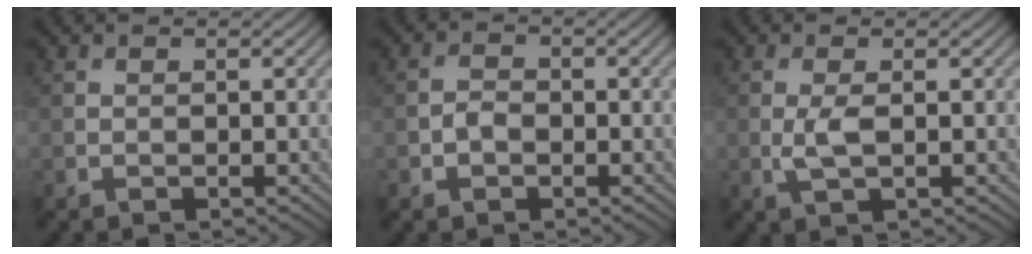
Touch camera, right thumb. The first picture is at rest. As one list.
[{"total": 1.8, "force": [-0.6, 1.3, 1.1], "torque": [-0.024, 0.003, -0.016]}, {"total": 2.5, "force": [0.0, 0.7, 2.4], "torque": [-0.060, -0.001, 0.000]}]